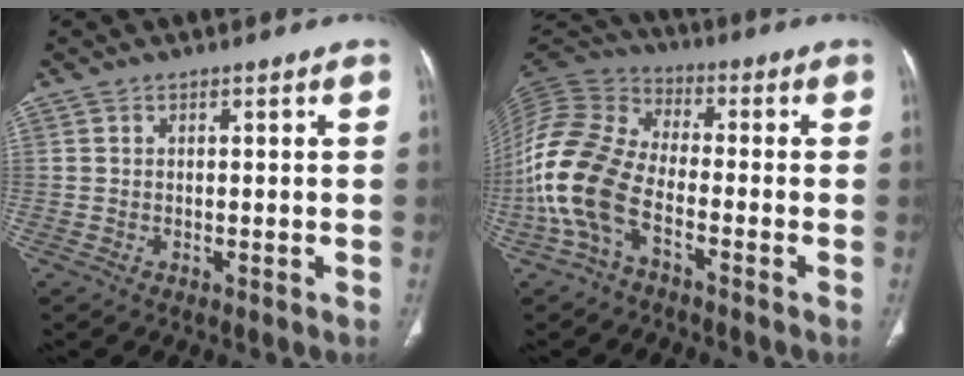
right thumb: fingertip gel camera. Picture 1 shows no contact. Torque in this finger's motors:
{"motor_torque": [0.33, 1.21, 2.08, -0.69, 0.60]}